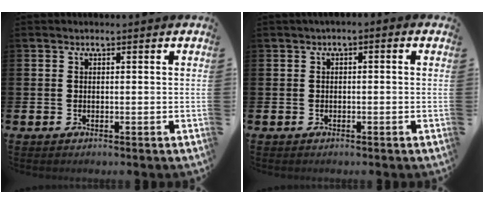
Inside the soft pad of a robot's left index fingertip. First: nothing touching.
{"total": 0.8, "force": [-0.5, 0.3, 0.6], "torque": [-0.010, 0.001, -0.011]}